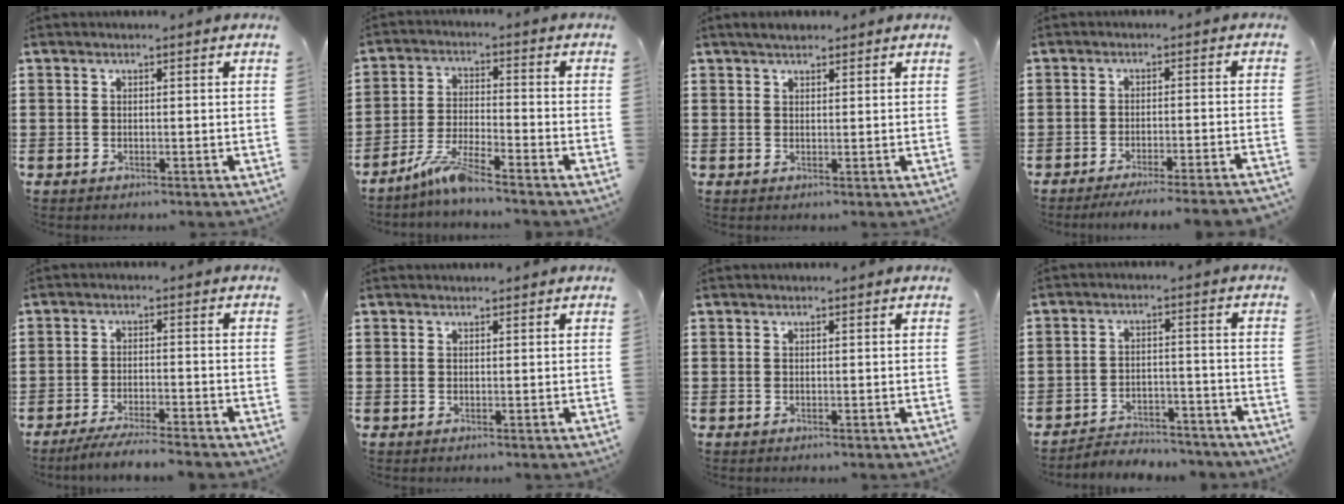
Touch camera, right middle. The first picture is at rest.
{"total": 5.9, "force": [-4.9, 0.1, 3.3], "torque": [-0.080, -0.015, -0.097]}
{"total": 1.6, "force": [1.5, 0.6, 0.3], "torque": [-0.010, 0.004, 0.028]}
{"total": 3.3, "force": [-3.0, -0.6, 1.3], "torque": [-0.021, -0.006, -0.059]}
{"total": 4.0, "force": [-3.7, -0.3, 1.3], "torque": [-0.030, -0.009, -0.074]}
{"total": 0.6, "force": [0.5, 0.4, -0.1], "torque": [0.009, -0.003, 0.008]}
{"total": 0.0}
{"total": 4.1, "force": [-4.1, 0.5, 0.4], "torque": [-0.011, 0.007, -0.086]}